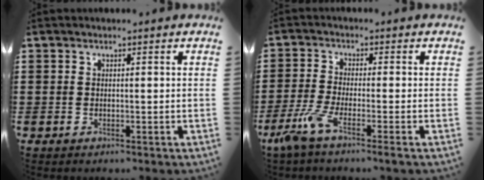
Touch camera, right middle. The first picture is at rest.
{"total": 5.2, "force": [-3.3, 0.6, 4.0], "torque": [-0.101, -0.021, -0.066]}